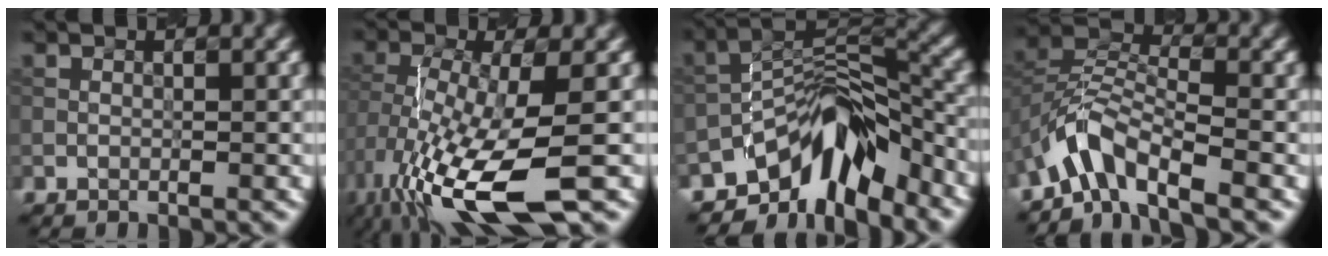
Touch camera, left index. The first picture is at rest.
{"total": 11.0, "force": [-5.0, 3.4, 9.2], "torque": [-0.202, -0.018, -0.093]}
{"total": 9.6, "force": [-6.8, 4.4, 5.2], "torque": [-0.054, 0.002, -0.127]}
{"total": 4.7, "force": [-3.5, 1.8, 2.5], "torque": [-0.040, 0.006, -0.078]}